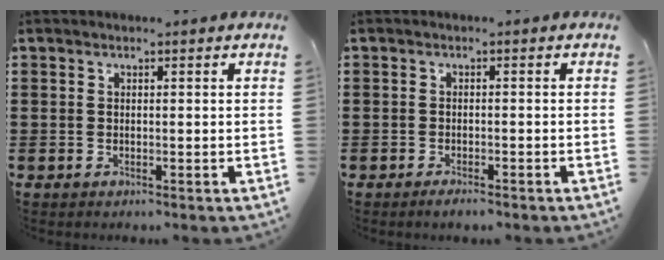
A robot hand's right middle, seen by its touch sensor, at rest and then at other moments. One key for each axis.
{"total": 1.1, "fx": -0.9, "fy": 0.1, "fz": 0.5, "tx": -0.012, "ty": -0.007, "tz": -0.016}